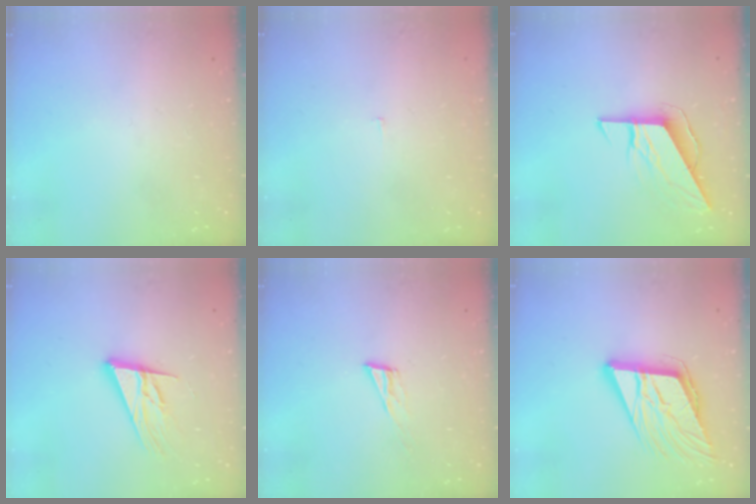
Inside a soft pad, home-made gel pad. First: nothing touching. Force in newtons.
{"total": 1.9, "press": 1.9, "slide": 0.1}
{"total": 8.4, "press": 8.4, "slide": 0.4}
{"total": 14.7, "press": 14.1, "slide": 4.0}
{"total": 5.9, "press": 5.8, "slide": 0.7}
{"total": 15.0, "press": 14.6, "slide": 3.5}